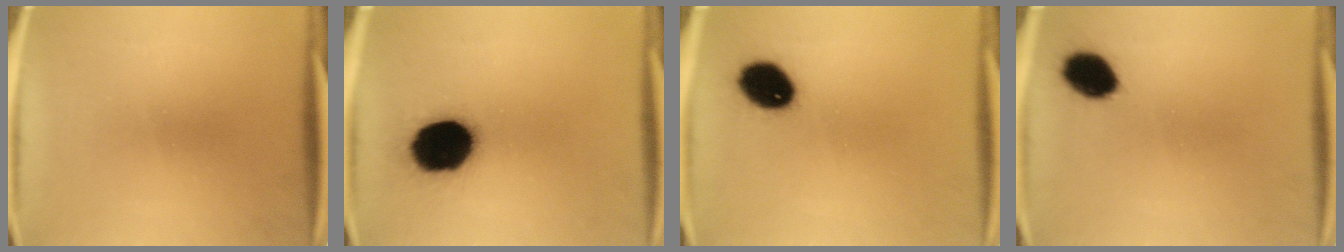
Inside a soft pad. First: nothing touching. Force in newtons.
{"total": 19.4}
{"total": 10.6}
{"total": 7.9}